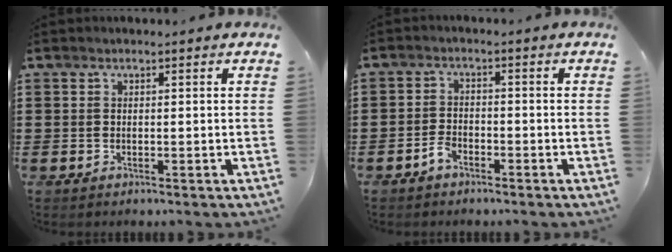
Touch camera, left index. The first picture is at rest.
{"total": 2.5, "force": [-1.9, 1.1, 1.1], "torque": [-0.030, 0.001, -0.040]}